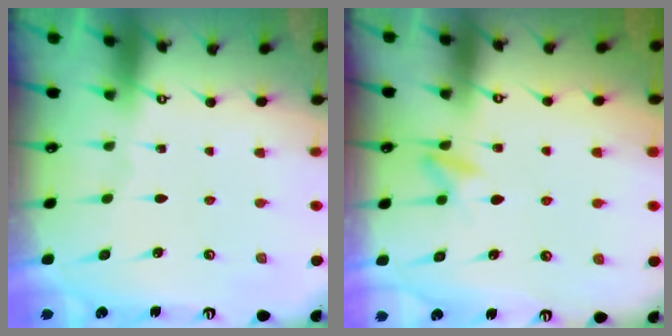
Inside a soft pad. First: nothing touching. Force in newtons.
{"total": 6.8, "press": 6.4, "slide": 2.2}